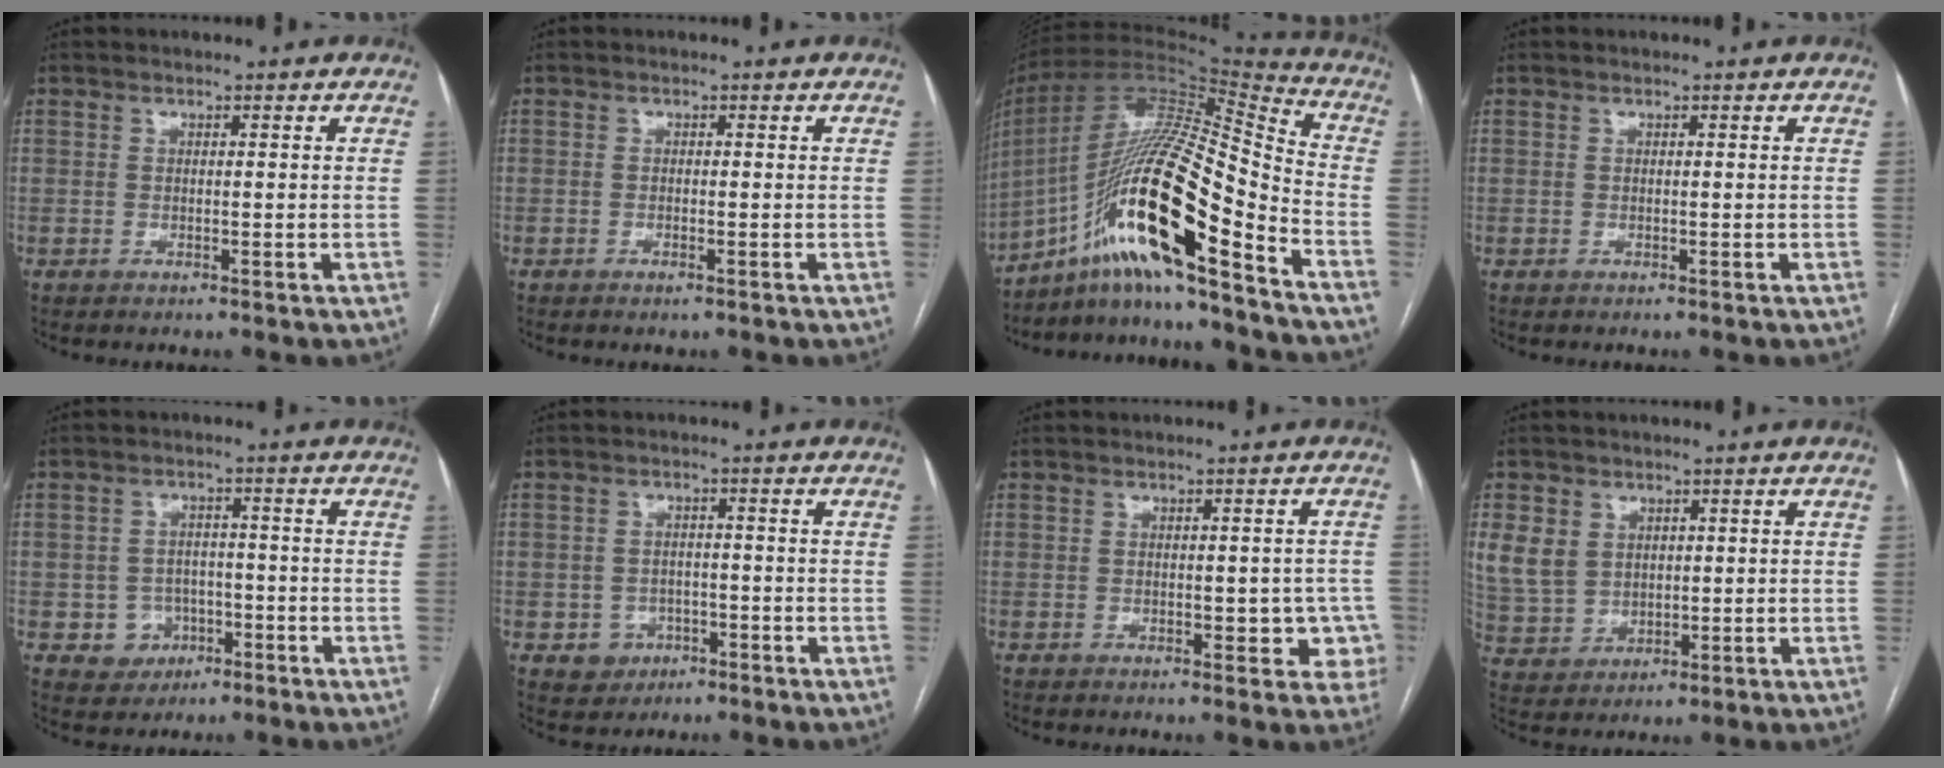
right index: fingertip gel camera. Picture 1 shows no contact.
{"total": 0.8, "force": [-0.5, 0.1, 0.5], "torque": [-0.010, -0.001, -0.007]}
{"total": 22.3, "force": [-12.7, 1.9, 18.2], "torque": [-0.348, -0.003, -0.229]}
{"total": 0.0}
{"total": 4.8, "force": [-1.8, 4.4, 0.7], "torque": [-0.002, 0.013, -0.019]}
{"total": 4.0, "force": [-1.6, 3.6, 0.7], "torque": [-0.002, 0.011, -0.018]}
{"total": 4.5, "force": [-0.4, 2.7, 3.6], "torque": [-0.022, 0.019, 0.002]}
{"total": 8.4, "force": [2.8, 7.1, 3.5], "torque": [-0.087, 0.011, 0.073]}